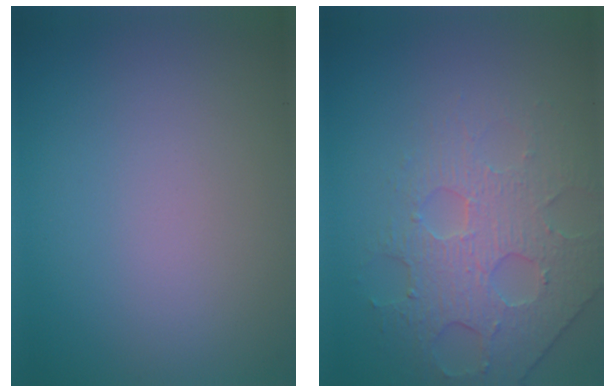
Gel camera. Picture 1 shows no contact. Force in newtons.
{"total": 4.1, "press": 3.9, "slide": 1.1}